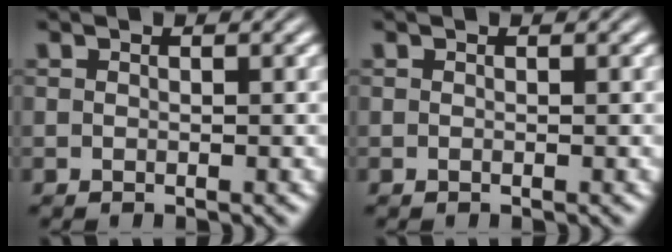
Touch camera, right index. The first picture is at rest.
{"total": 0.0}